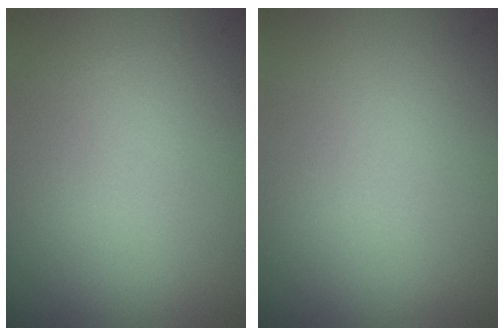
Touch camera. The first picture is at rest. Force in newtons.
{"total": 0.0}